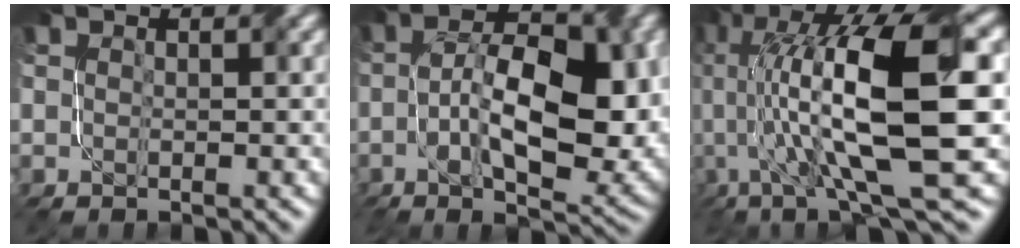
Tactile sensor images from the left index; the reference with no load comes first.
{"total": 12.1, "force": [-1.1, 5.6, 10.6], "torque": [-0.174, 0.000, -0.009]}
{"total": 15.2, "force": [0.6, 3.9, 14.6], "torque": [-0.253, 0.022, 0.021]}